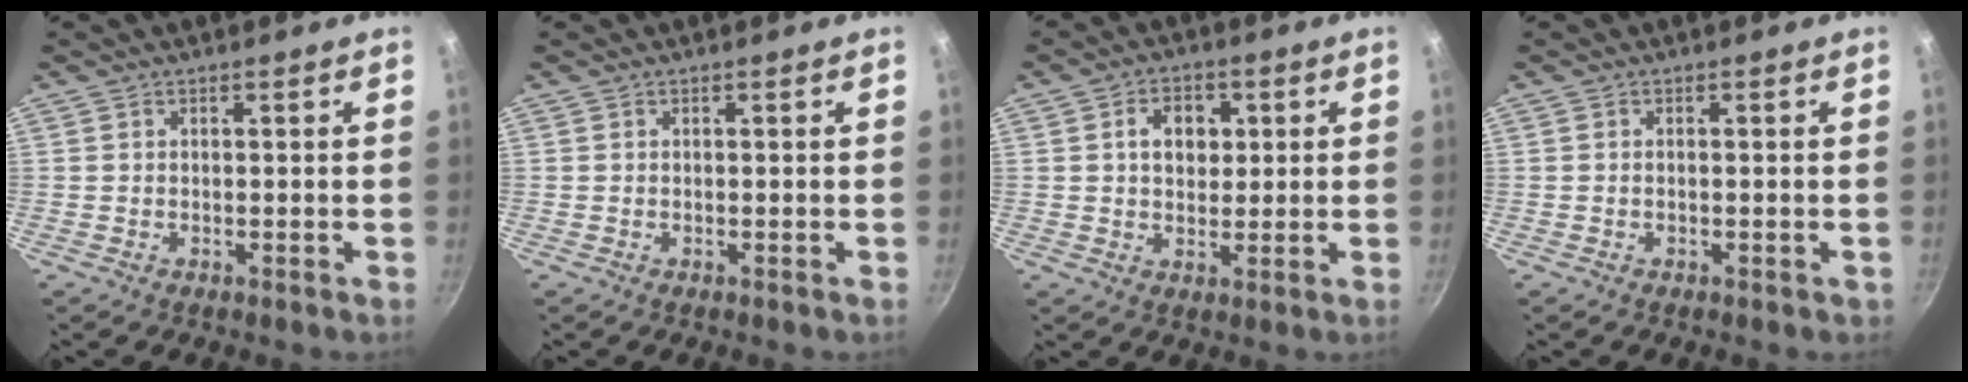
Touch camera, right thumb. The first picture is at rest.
{"total": 0.0}
{"total": 6.3, "force": [1.5, 4.8, 3.9], "torque": [-0.039, 0.002, 0.019]}
{"total": 0.6, "force": [-0.2, 0.3, 0.4], "torque": [-0.005, 0.003, -0.003]}